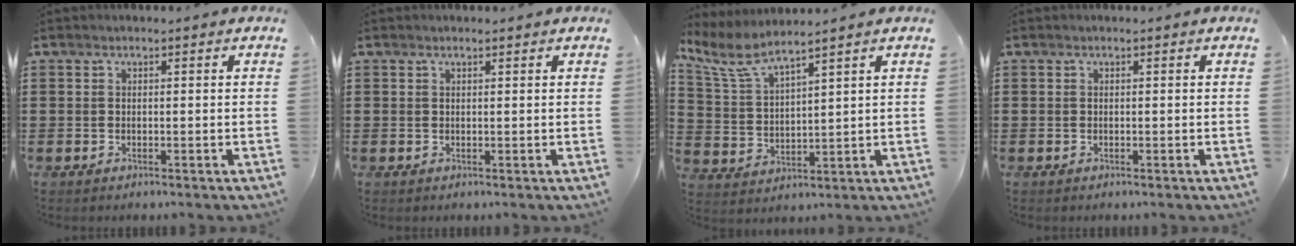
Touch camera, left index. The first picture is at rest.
{"total": 0.6, "force": [0.4, 0.0, 0.3], "torque": [-0.008, -0.001, 0.009]}
{"total": 6.2, "force": [5.1, 1.0, 3.4], "torque": [-0.087, -0.021, 0.089]}
{"total": 0.0}